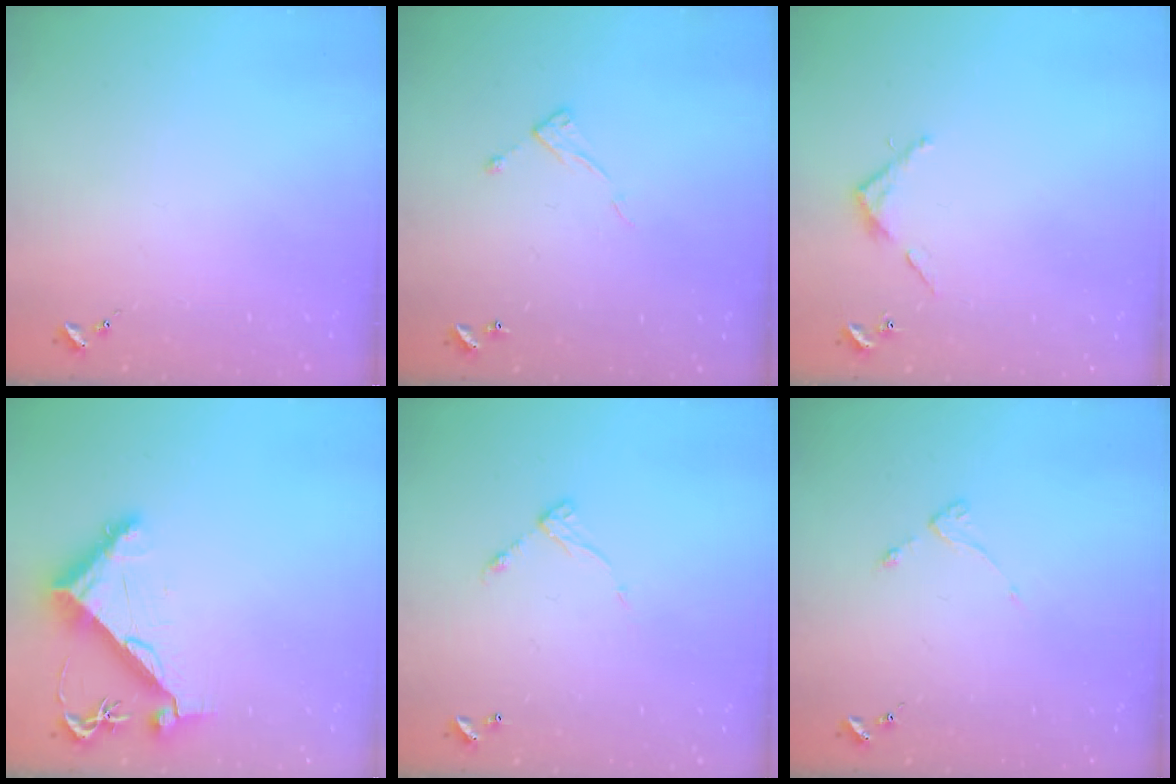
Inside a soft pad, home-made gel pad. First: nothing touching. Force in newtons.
{"total": 6.2, "press": 6.2, "slide": 0.4}
{"total": 3.5, "press": 3.5, "slide": 0.2}
{"total": 8.5, "press": 8.4, "slide": 1.4}
{"total": 7.1, "press": 7.1, "slide": 0.5}
{"total": 2.8, "press": 2.7, "slide": 0.5}